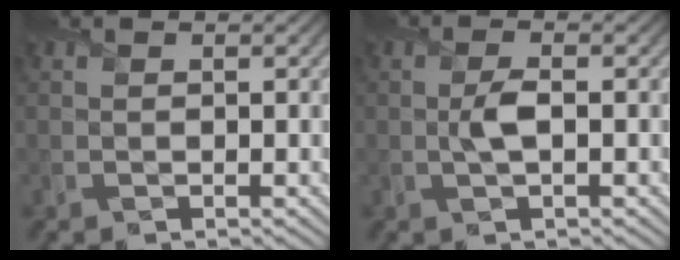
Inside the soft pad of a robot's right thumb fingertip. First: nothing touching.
{"total": 2.2, "force": [-0.1, 0.7, 2.1], "torque": [-0.051, 0.005, -0.002]}